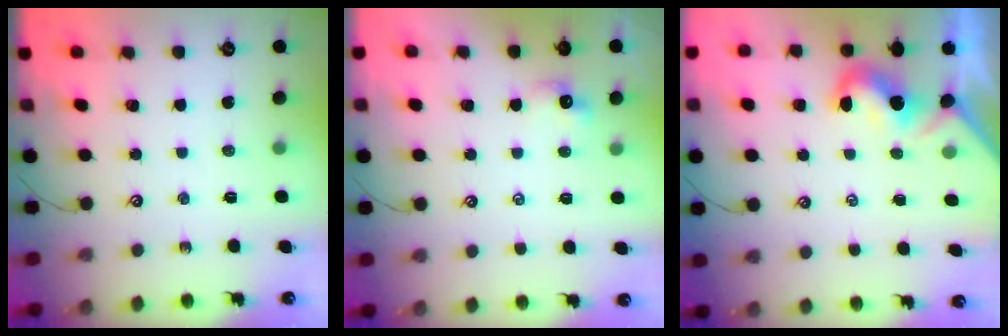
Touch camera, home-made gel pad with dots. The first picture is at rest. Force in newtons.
{"total": 2.3, "press": 2.2, "slide": 0.4}
{"total": 2.2, "press": 2.1, "slide": 0.6}